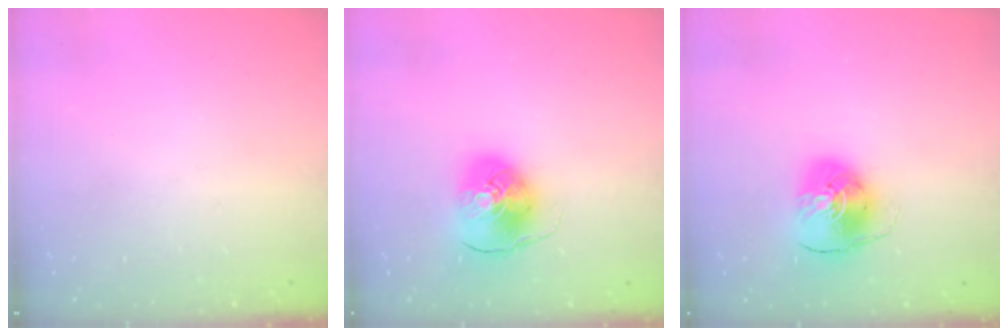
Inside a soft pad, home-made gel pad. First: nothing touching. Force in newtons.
{"total": 9.7, "press": 9.6, "slide": 1.3}
{"total": 9.3, "press": 9.2, "slide": 1.1}